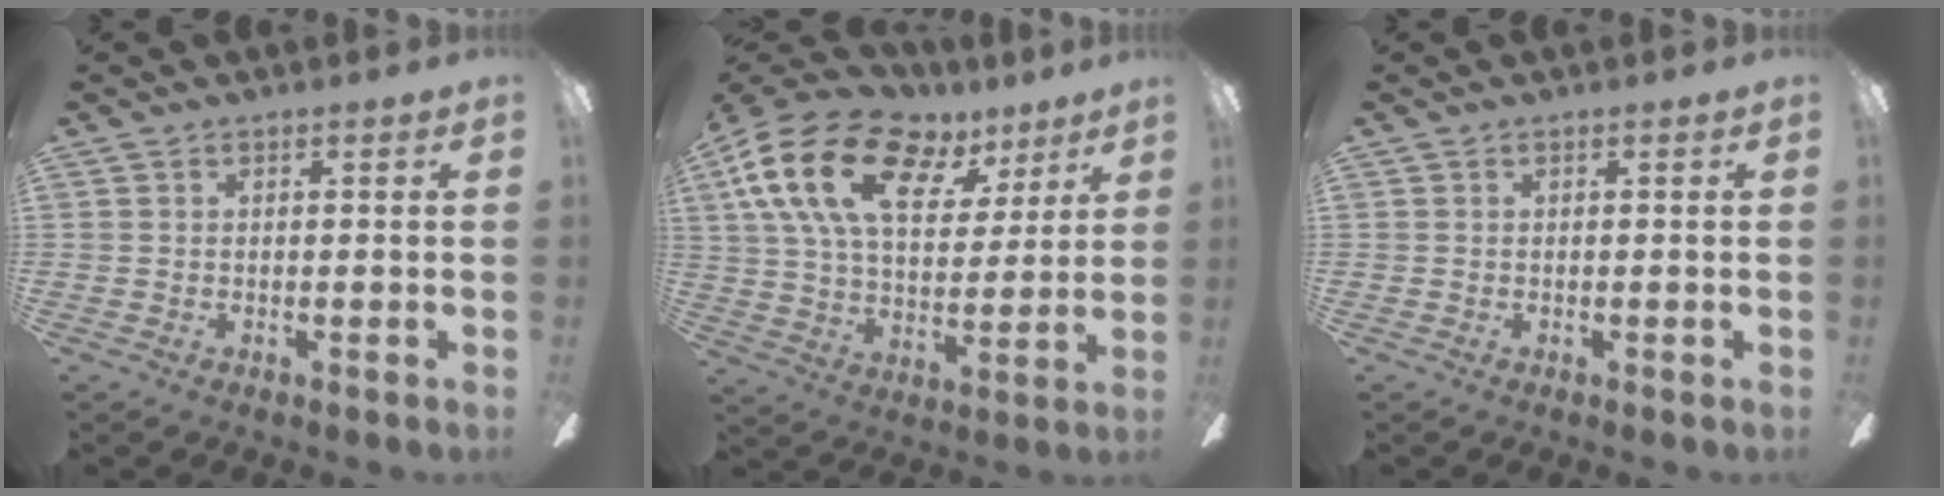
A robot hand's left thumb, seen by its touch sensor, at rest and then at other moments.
{"total": 21.3, "force": [10.8, 11.9, 14.0], "torque": [-0.272, -0.033, 0.192]}
{"total": 0.0}